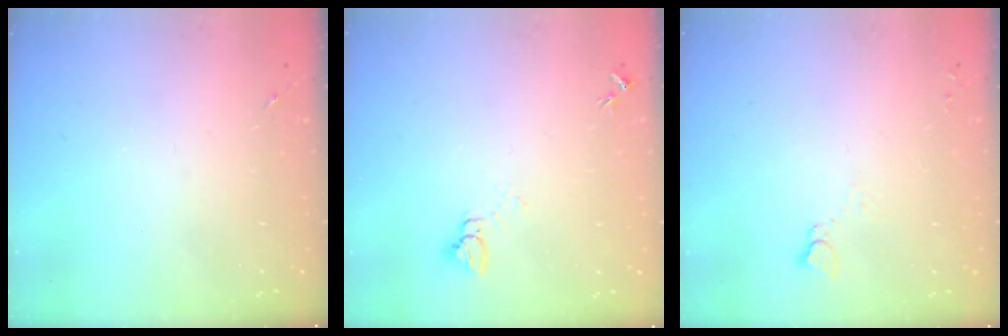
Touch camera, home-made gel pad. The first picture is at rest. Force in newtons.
{"total": 4.5, "press": 4.4, "slide": 0.2}
{"total": 2.5, "press": 2.5, "slide": 0.1}